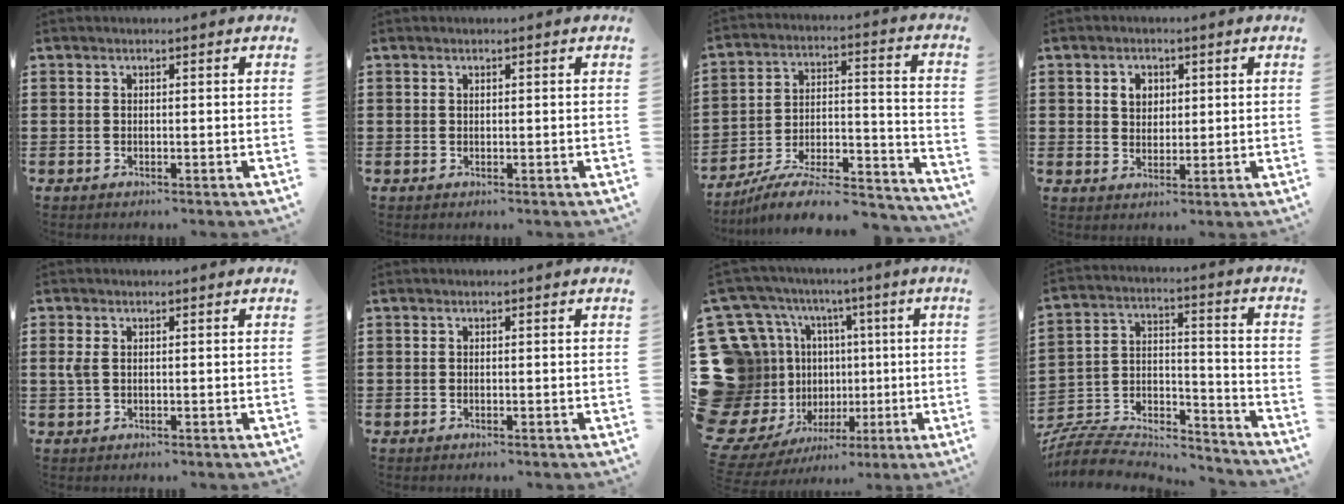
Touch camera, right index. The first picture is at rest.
{"total": 0.0}
{"total": 9.0, "force": [-7.8, 1.6, 4.2], "torque": [-0.063, 0.009, -0.151]}
{"total": 3.0, "force": [1.0, 2.5, 1.4], "torque": [-0.038, 0.012, 0.015]}
{"total": 1.9, "force": [0.2, 1.0, 1.6], "torque": [-0.049, 0.000, -0.002]}
{"total": 0.0}
{"total": 16.3, "force": [0.2, 16.0, 3.3], "torque": [-0.146, -0.022, 0.061]}
{"total": 8.2, "force": [-7.7, 2.1, 1.6], "torque": [-0.040, 0.004, -0.154]}